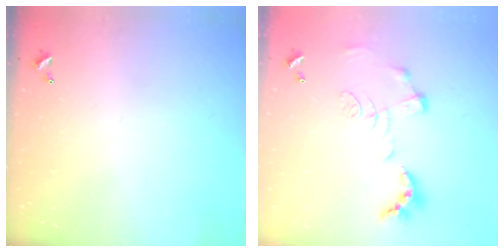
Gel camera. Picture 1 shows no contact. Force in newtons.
{"total": 1.2, "press": 0.4, "slide": 1.1}